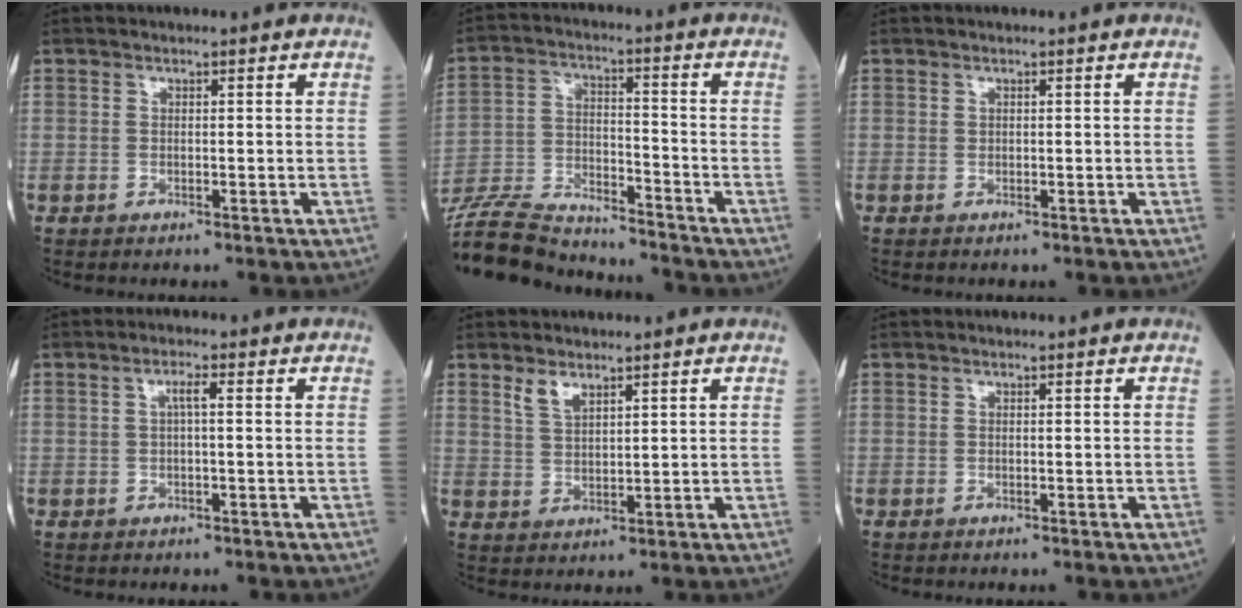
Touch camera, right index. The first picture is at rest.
{"total": 16.1, "force": [-15.4, 1.9, 4.4], "torque": [-0.090, 0.007, -0.263]}
{"total": 0.0}
{"total": 1.8, "force": [0.2, 0.1, 1.7], "torque": [-0.029, 0.005, 0.004]}
{"total": 2.8, "force": [2.1, 1.1, 1.5], "torque": [-0.035, -0.001, 0.047]}
{"total": 0.0}